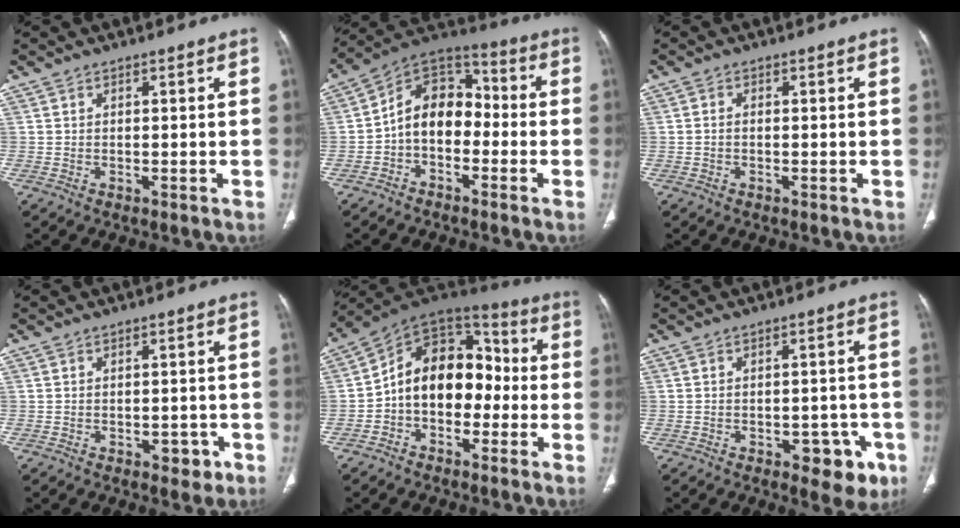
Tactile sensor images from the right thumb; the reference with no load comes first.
{"total": 11.4, "force": [-2.2, 8.2, 7.7], "torque": [-0.097, 0.054, -0.055]}
{"total": 0.9, "force": [-0.2, 0.6, 0.7], "torque": [-0.011, 0.001, -0.006]}
{"total": 2.9, "force": [-1.4, 1.8, 1.8], "torque": [-0.012, 0.008, -0.015]}
{"total": 14.8, "force": [-2.3, 10.6, 10.2], "torque": [-0.120, 0.063, -0.053]}
{"total": 7.4, "force": [-3.5, 4.1, 5.1], "torque": [-0.032, 0.018, -0.038]}